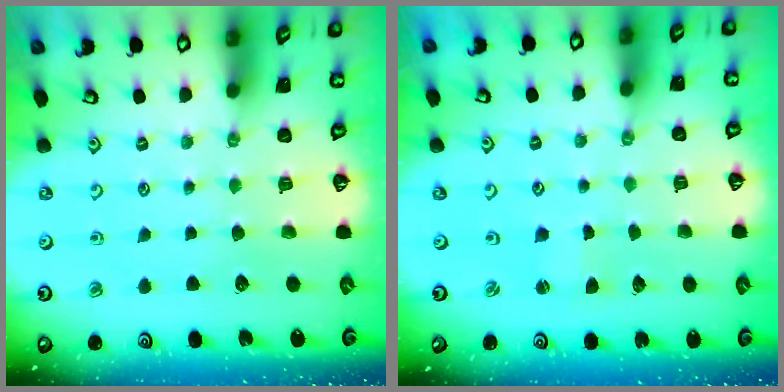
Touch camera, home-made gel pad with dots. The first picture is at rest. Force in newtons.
{"total": 0.9, "press": 0.9, "slide": 0.1}